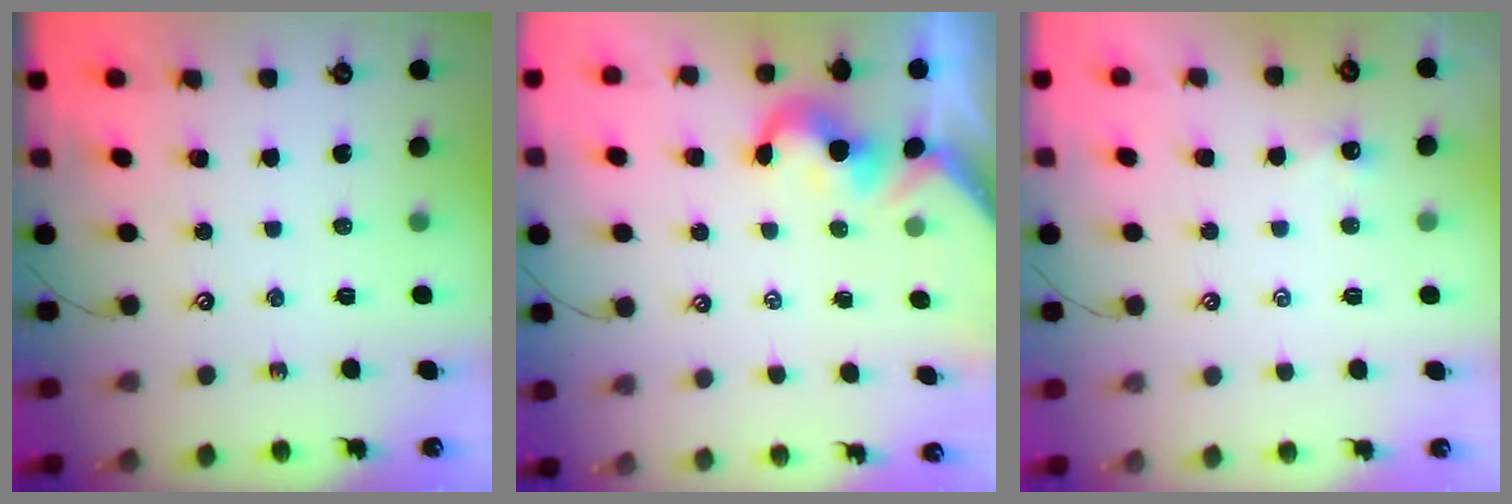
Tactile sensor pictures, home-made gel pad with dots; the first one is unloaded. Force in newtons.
{"total": 0.0}
{"total": 0.0}